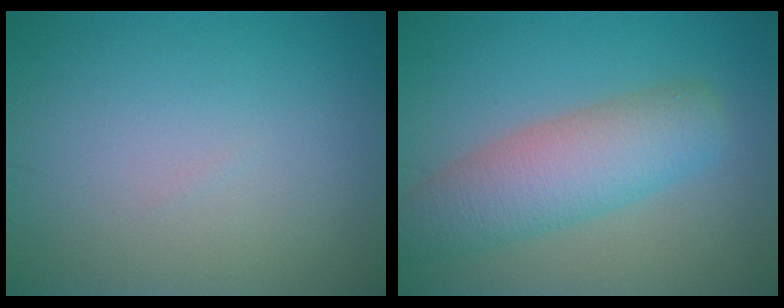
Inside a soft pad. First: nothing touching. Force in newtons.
{"total": 5.9, "press": 5.9, "slide": 0.3}